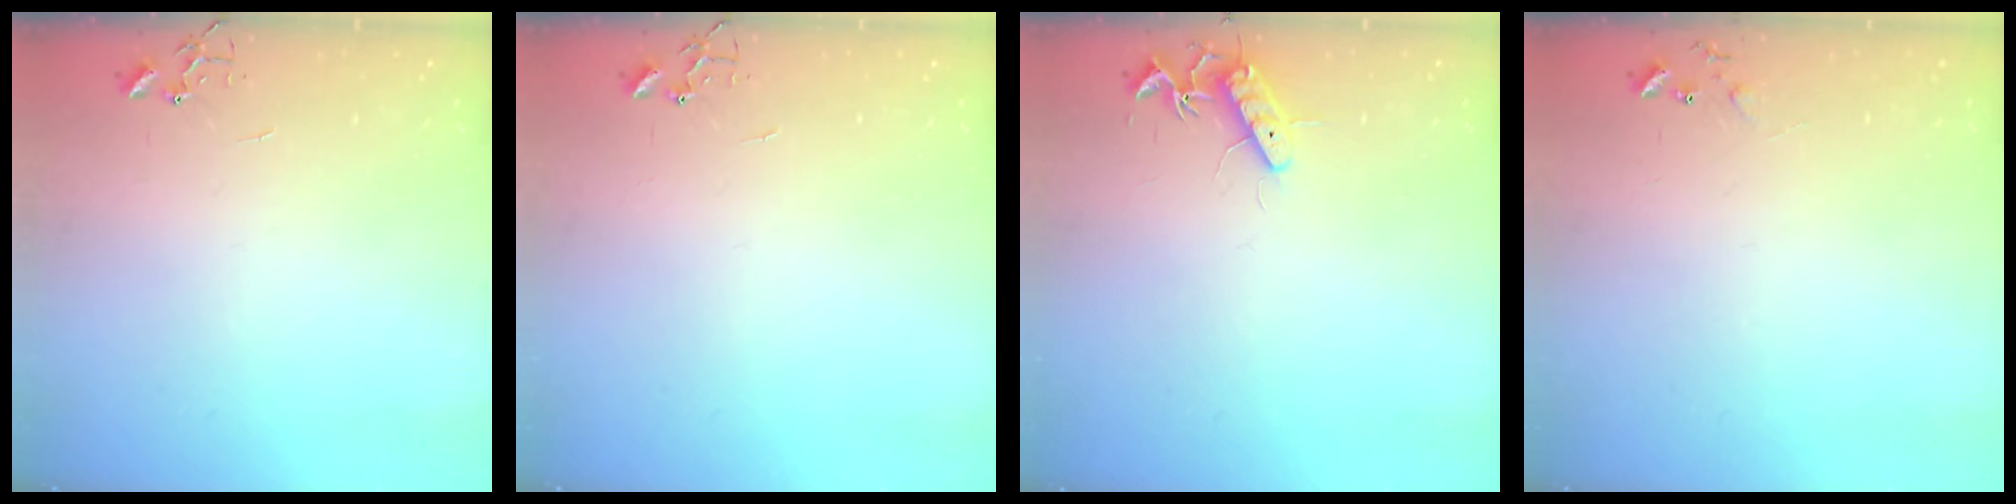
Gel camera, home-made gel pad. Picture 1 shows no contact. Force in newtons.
{"total": 0.0}
{"total": 11.5, "press": 11.5, "slide": 1.0}
{"total": 5.1, "press": 5.0, "slide": 0.8}